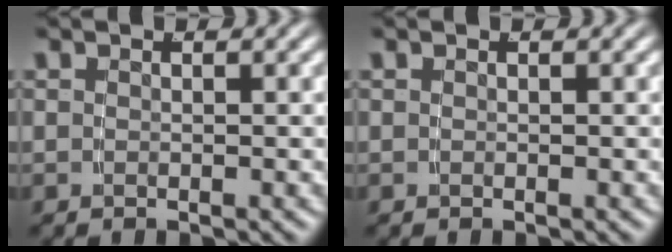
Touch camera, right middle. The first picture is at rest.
{"total": 0.0}